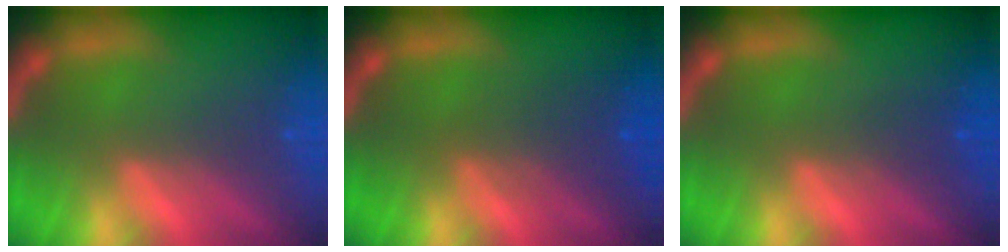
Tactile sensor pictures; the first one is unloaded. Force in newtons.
{"total": 3.1}
{"total": 1.4}